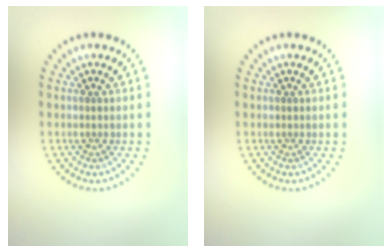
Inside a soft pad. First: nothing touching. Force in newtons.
{"total": 0.0}